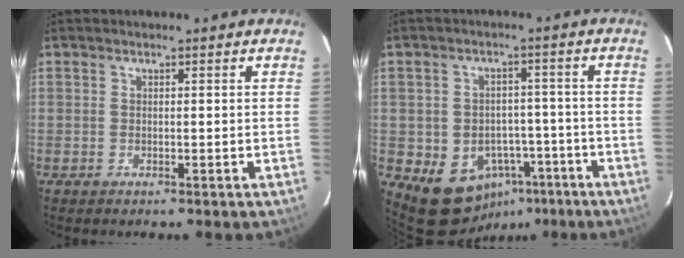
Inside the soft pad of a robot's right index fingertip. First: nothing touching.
{"total": 11.4, "force": [-5.1, 8.8, 5.1], "torque": [-0.075, 0.021, -0.059]}